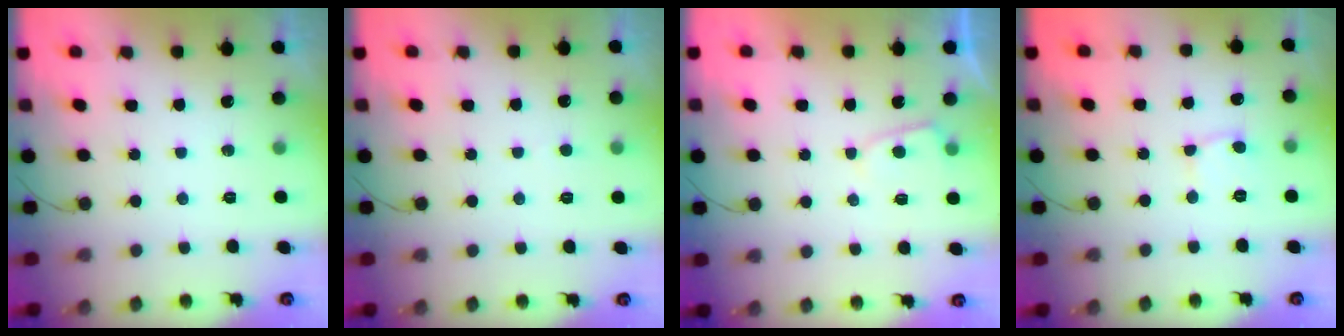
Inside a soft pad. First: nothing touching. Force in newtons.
{"total": 2.1, "press": 2.1, "slide": 0.2}
{"total": 2.1, "press": 2.1, "slide": 0.3}
{"total": 2.7, "press": 2.7, "slide": 0.2}